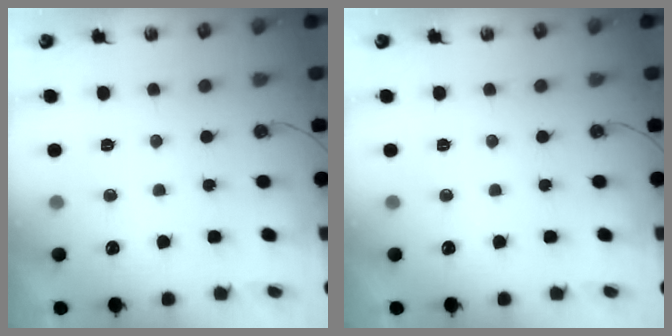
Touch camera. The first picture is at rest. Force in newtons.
{"total": 0.0}